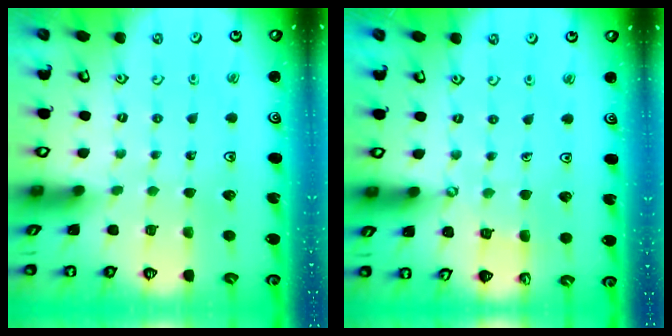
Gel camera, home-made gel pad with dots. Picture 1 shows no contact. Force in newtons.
{"total": 3.2, "press": 3.1, "slide": 0.5}